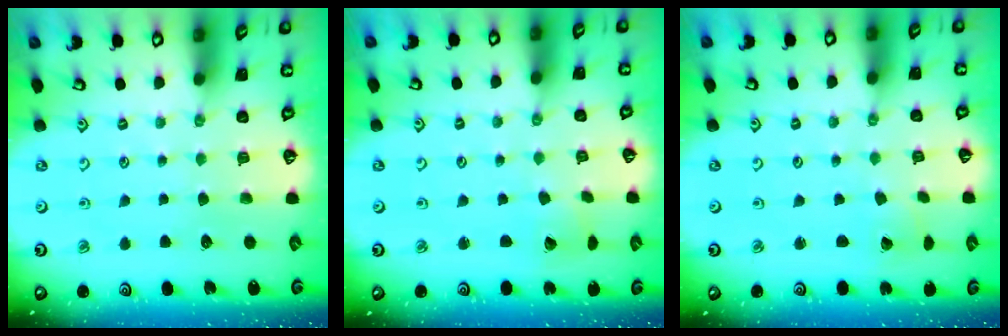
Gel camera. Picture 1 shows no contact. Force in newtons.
{"total": 2.8, "press": 2.8, "slide": 0.3}
{"total": 1.7, "press": 1.7, "slide": 0.1}